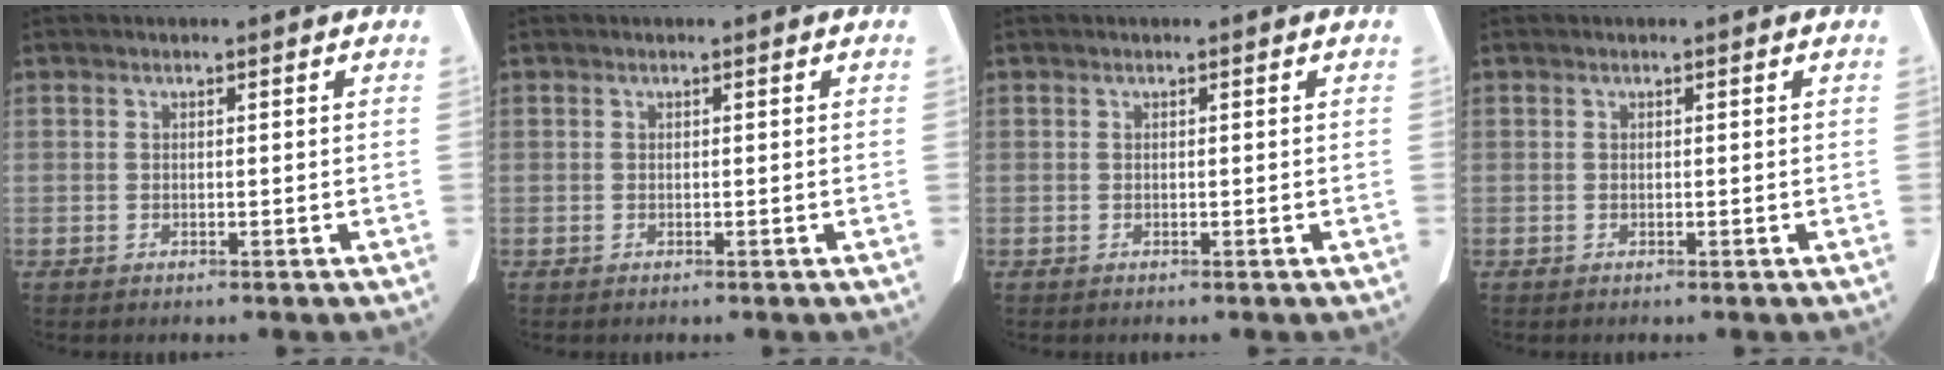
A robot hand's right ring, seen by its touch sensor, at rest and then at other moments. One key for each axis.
{"total": 0.0}
{"total": 0.0}
{"total": 0.0}